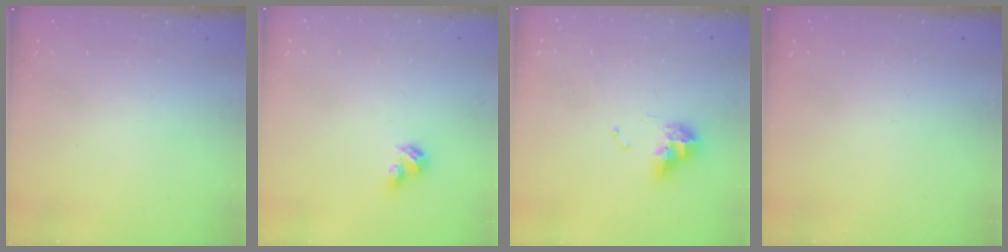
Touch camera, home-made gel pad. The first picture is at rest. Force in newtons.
{"total": 3.1, "press": 3.1, "slide": 0.5}
{"total": 9.1, "press": 9.0, "slide": 1.0}
{"total": 0.0}